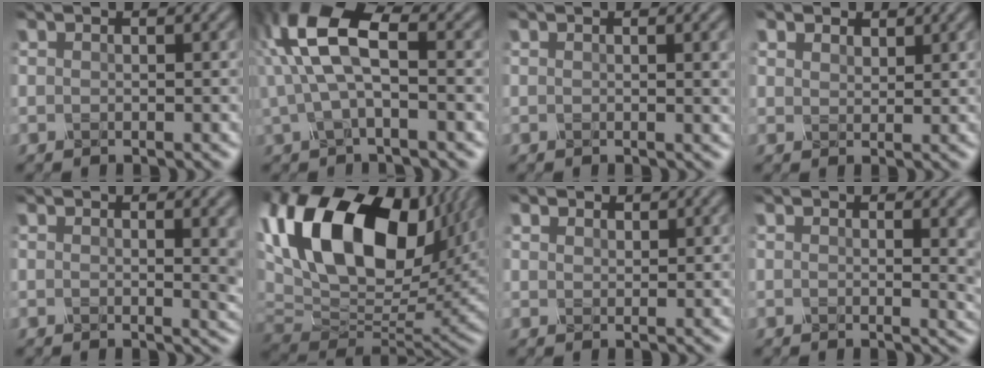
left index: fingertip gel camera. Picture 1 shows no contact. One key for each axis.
{"total": 7.2, "fx": 0.7, "fy": 3.2, "fz": 6.4, "tx": -0.141, "ty": 0.020, "tz": 0.008}
{"total": 2.7, "fx": 0.9, "fy": 1.0, "fz": 2.3, "tx": -0.017, "ty": 0.006, "tz": 0.010}
{"total": 1.6, "fx": 1.4, "fy": 0.9, "fz": 0.1, "tx": -0.011, "ty": -0.002, "tz": 0.029}
{"total": 4.6, "fx": 1.5, "fy": 1.8, "fz": 4.0, "tx": -0.021, "ty": 0.007, "tz": 0.027}
{"total": 18.2, "fx": 6.0, "fy": 11.0, "fz": 13.2, "tx": -0.268, "ty": 0.030, "tz": 0.105}
{"total": 1.2, "fx": 1.0, "fy": 0.6, "fz": -0.1, "tx": -0.006, "ty": 0.001, "tz": 0.021}
{"total": 4.7, "fx": 1.8, "fy": 2.1, "fz": 3.8, "tx": -0.016, "ty": 0.010, "tz": 0.032}